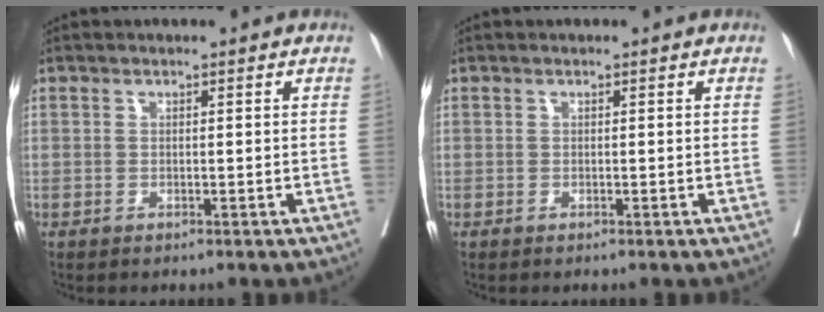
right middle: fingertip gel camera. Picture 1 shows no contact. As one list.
[{"total": 0.0}]